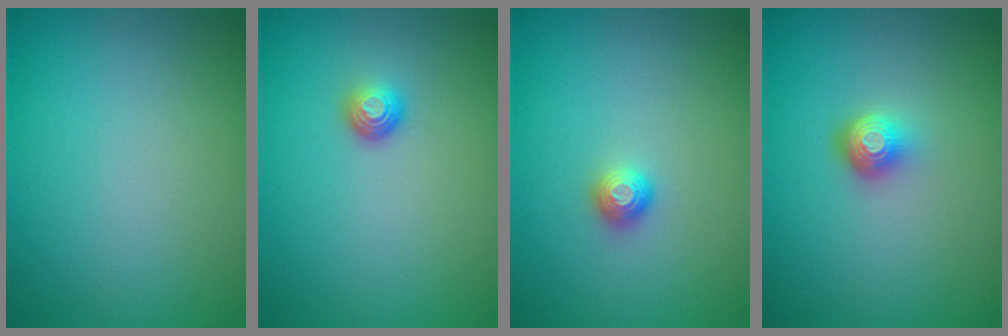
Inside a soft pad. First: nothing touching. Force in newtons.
{"total": 1.5, "press": 1.0, "slide": 1.1}
{"total": 1.0, "press": 1.0, "slide": 0.1}
{"total": 2.0, "press": 1.4, "slide": 1.4}